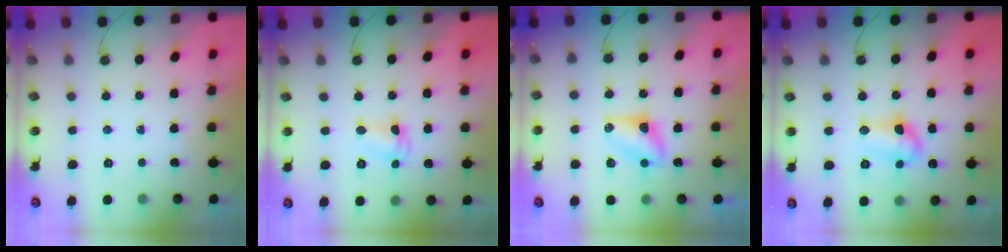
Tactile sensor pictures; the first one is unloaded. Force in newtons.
{"total": 5.1, "press": 5.0, "slide": 0.3}
{"total": 5.9, "press": 5.9, "slide": 0.6}
{"total": 10.0, "press": 9.9, "slide": 1.2}